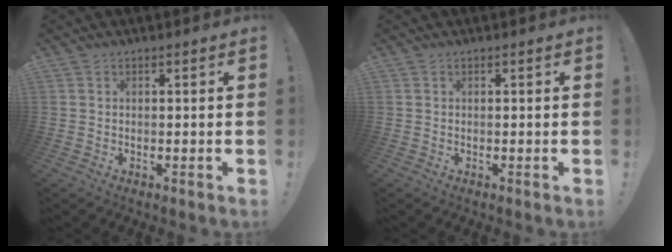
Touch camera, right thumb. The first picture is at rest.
{"total": 0.0}